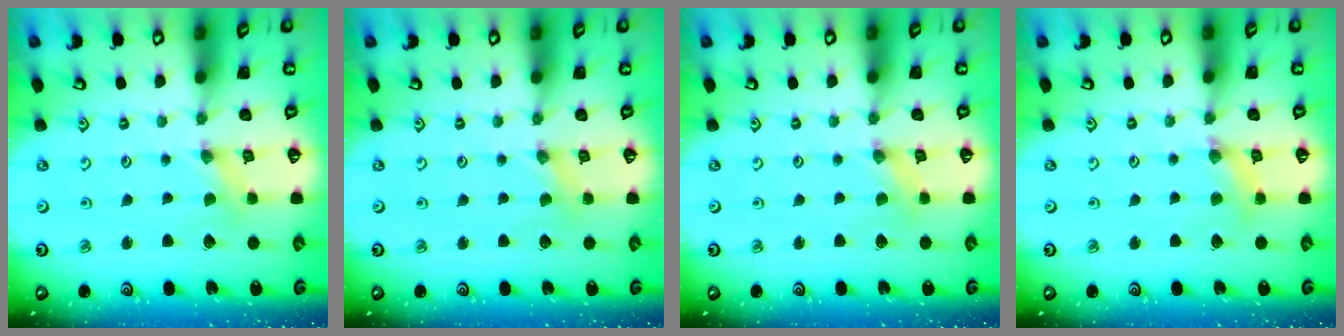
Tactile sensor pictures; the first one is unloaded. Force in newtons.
{"total": 1.6, "press": 1.5, "slide": 0.3}
{"total": 0.5, "press": 0.5, "slide": 0.1}
{"total": 4.0, "press": 4.0, "slide": 0.4}